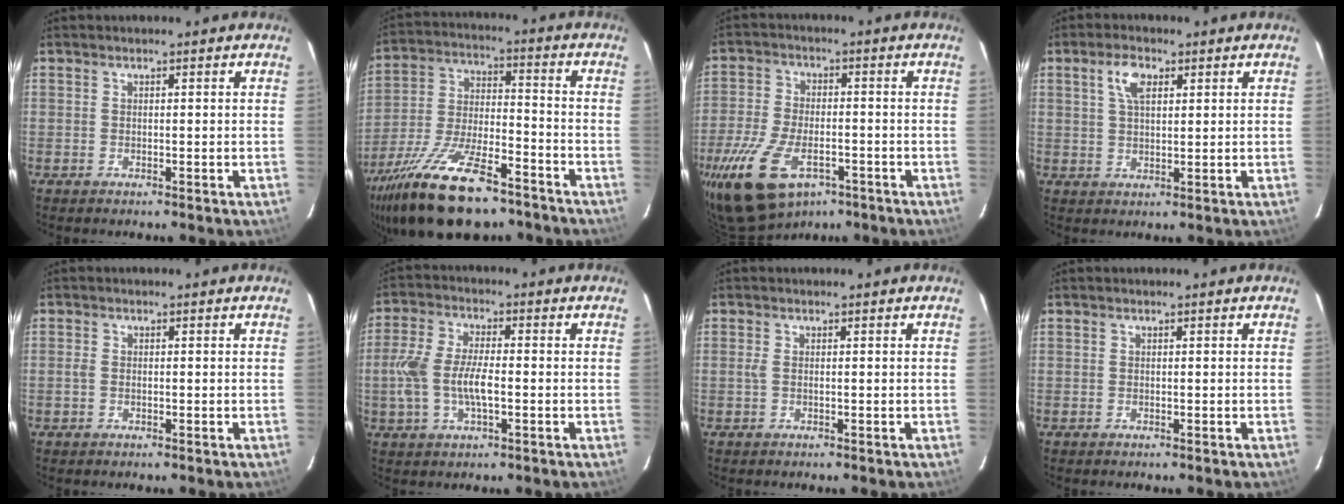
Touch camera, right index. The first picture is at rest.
{"total": 22.2, "force": [-15.4, 7.9, 13.9], "torque": [-0.276, -0.039, -0.258]}
{"total": 16.4, "force": [-9.0, 8.6, 10.6], "torque": [-0.237, -0.029, -0.158]}
{"total": 4.8, "force": [2.1, 2.3, 3.6], "torque": [-0.066, 0.010, 0.039]}
{"total": 1.3, "force": [-0.3, 0.8, 1.0], "torque": [-0.021, 0.001, -0.007]}
{"total": 9.3, "force": [-1.6, 3.9, 8.3], "torque": [-0.176, 0.003, -0.032]}
{"total": 1.1, "force": [0.0, 0.2, 1.1], "torque": [-0.025, 0.001, -0.002]}
{"total": 0.0}